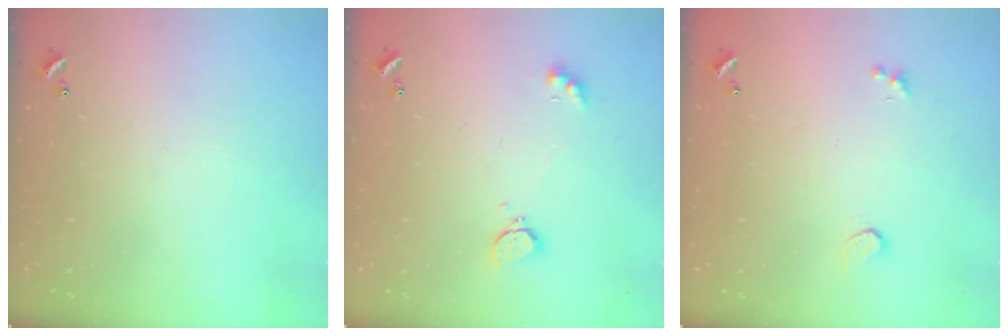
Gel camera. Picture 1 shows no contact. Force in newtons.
{"total": 2.5, "press": 2.5, "slide": 0.6}
{"total": 0.7, "press": 0.5, "slide": 0.4}